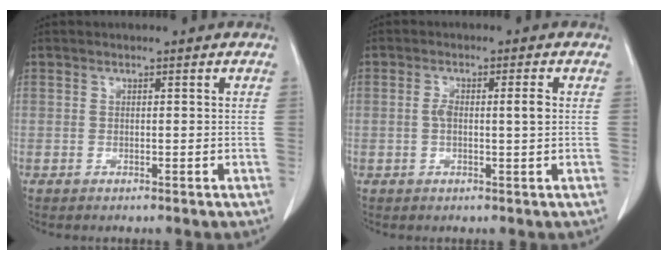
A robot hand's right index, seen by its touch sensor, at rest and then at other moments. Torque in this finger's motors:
{"motor_torque": [0.45, -0.07, 0.20, 0.04]}